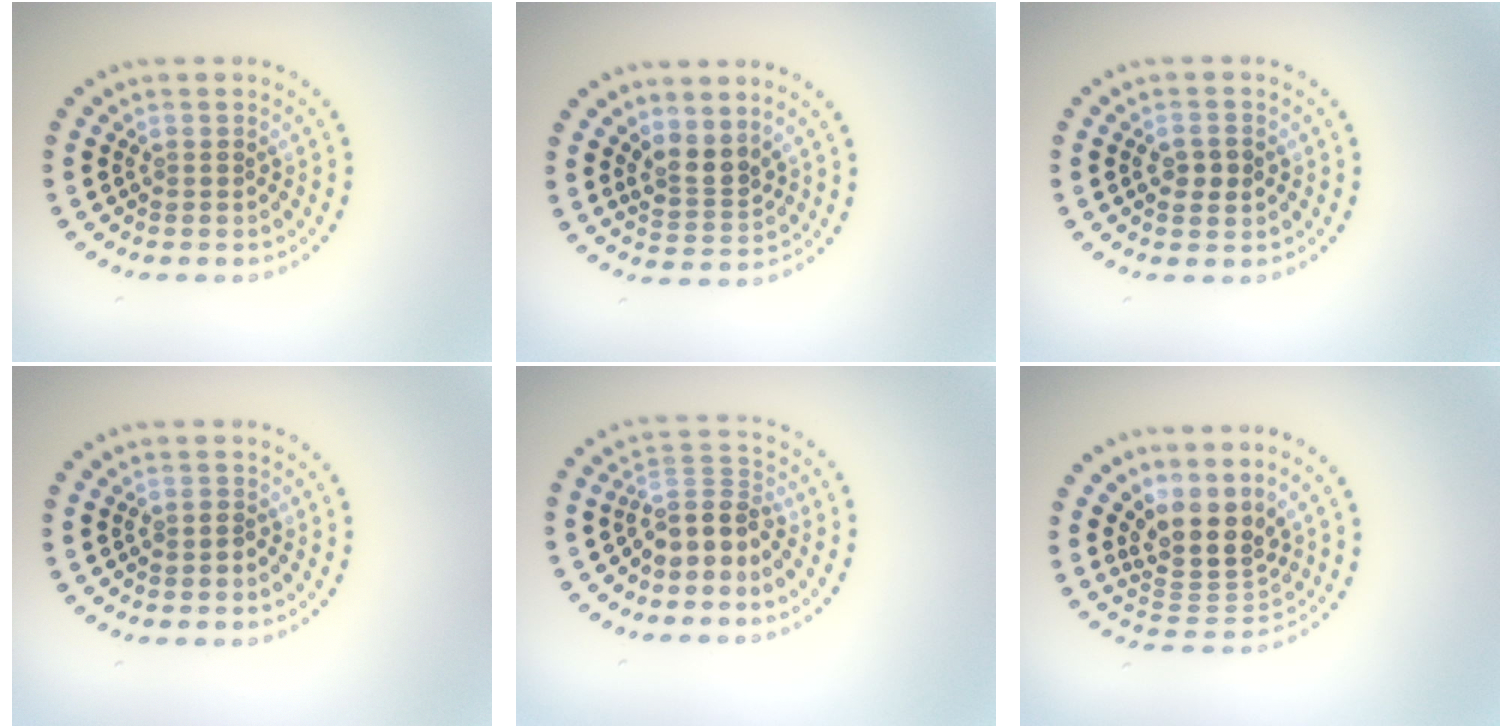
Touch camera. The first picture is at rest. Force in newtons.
{"total": 2.5, "press": 2.1, "slide": 1.4}
{"total": 1.9, "press": 1.9, "slide": 0.2}
{"total": 0.6, "press": 0.3, "slide": 0.5}
{"total": 3.5, "press": 2.7, "slide": 2.2}
{"total": 4.3, "press": 3.5, "slide": 2.6}